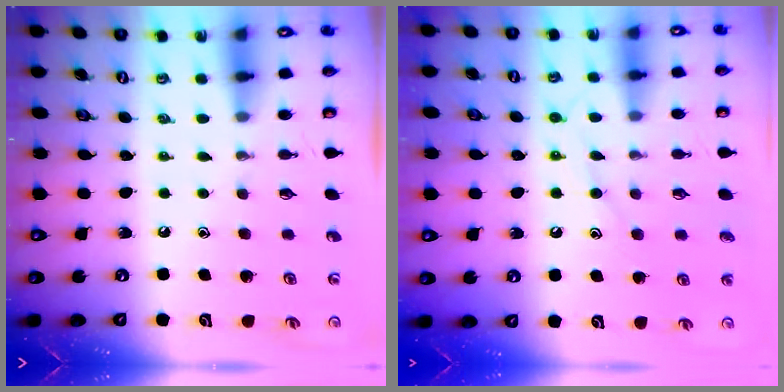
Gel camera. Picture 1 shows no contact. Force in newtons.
{"total": 10.5, "press": 10.4, "slide": 1.0}